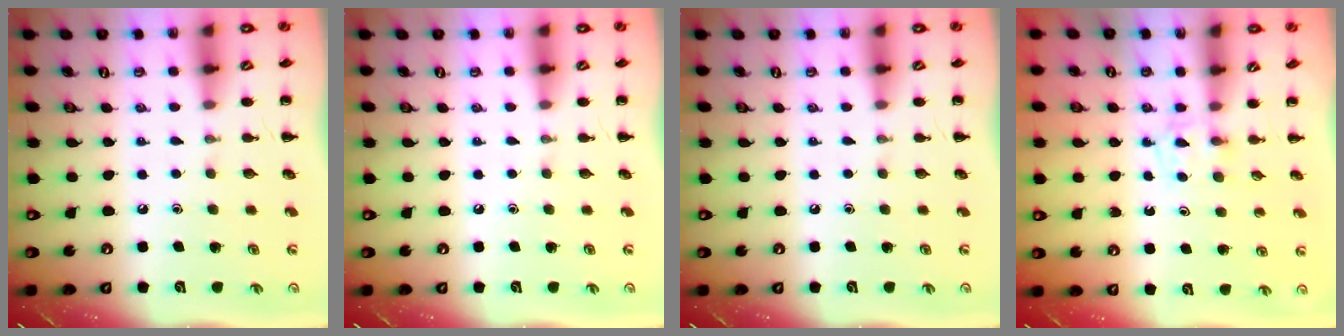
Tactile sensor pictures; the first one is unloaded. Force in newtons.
{"total": 0.0}
{"total": 0.0}
{"total": 2.3, "press": 2.0, "slide": 1.0}